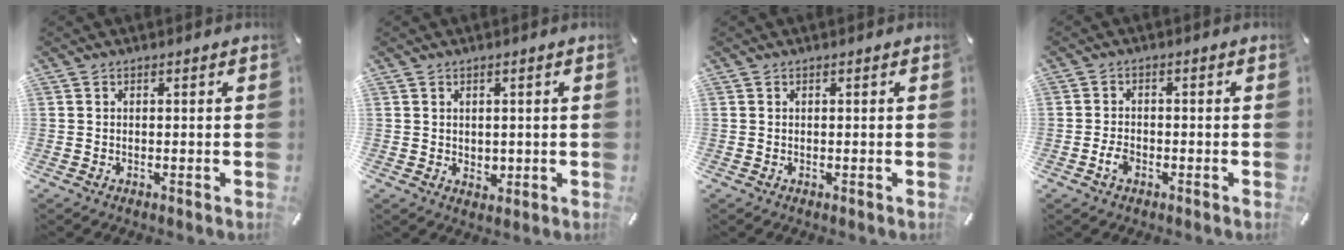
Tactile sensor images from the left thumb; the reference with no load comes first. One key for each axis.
{"total": 2.1, "fx": 0.3, "fy": 2.0, "fz": 0.7, "tx": -0.007, "ty": -0.001, "tz": 0.005}
{"total": 0.0}
{"total": 3.0, "fx": -1.6, "fy": 1.9, "fz": 1.7, "tx": -0.037, "ty": 0.005, "tz": -0.030}